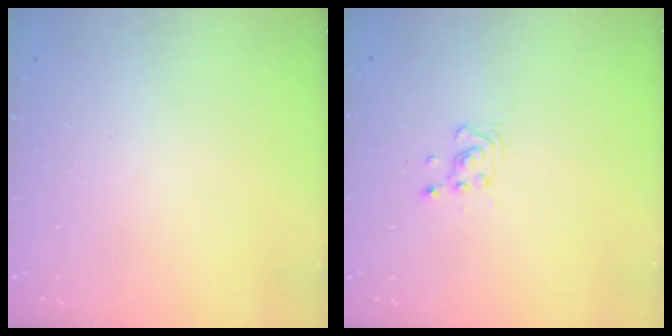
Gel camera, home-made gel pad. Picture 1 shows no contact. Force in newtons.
{"total": 4.4, "press": 4.2, "slide": 1.1}